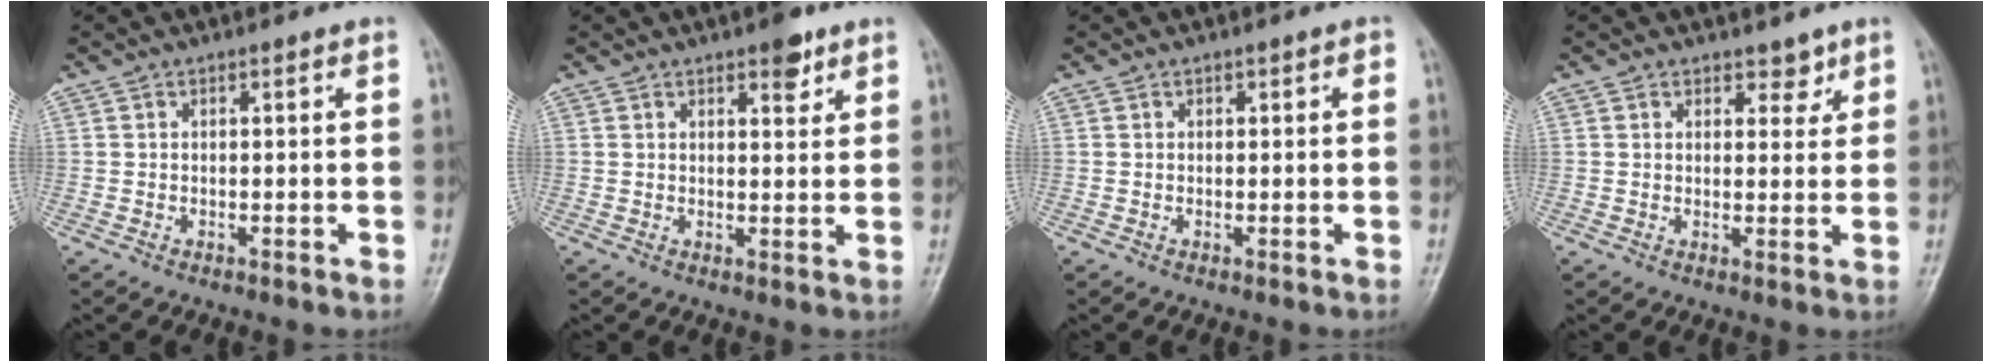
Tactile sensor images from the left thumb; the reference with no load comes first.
{"total": 4.2, "force": [2.7, 1.8, 2.7], "torque": [-0.020, -0.013, 0.035]}
{"total": 0.8, "force": [0.3, 0.6, 0.5], "torque": [0.004, 0.001, 0.003]}
{"total": 3.1, "force": [2.2, 1.9, 1.0], "torque": [0.010, -0.013, 0.031]}